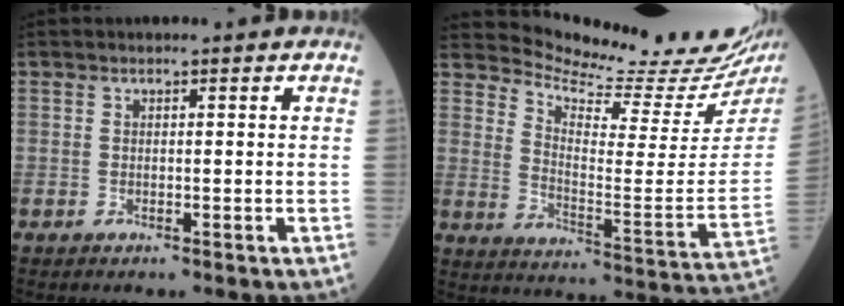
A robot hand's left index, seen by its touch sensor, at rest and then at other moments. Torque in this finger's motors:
{"motor_torque": [0.52, -0.86, 0.02, -0.02]}